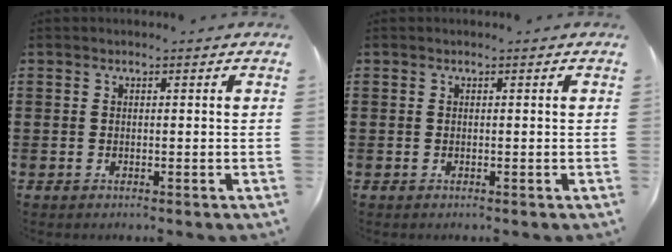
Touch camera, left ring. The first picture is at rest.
{"total": 0.0}